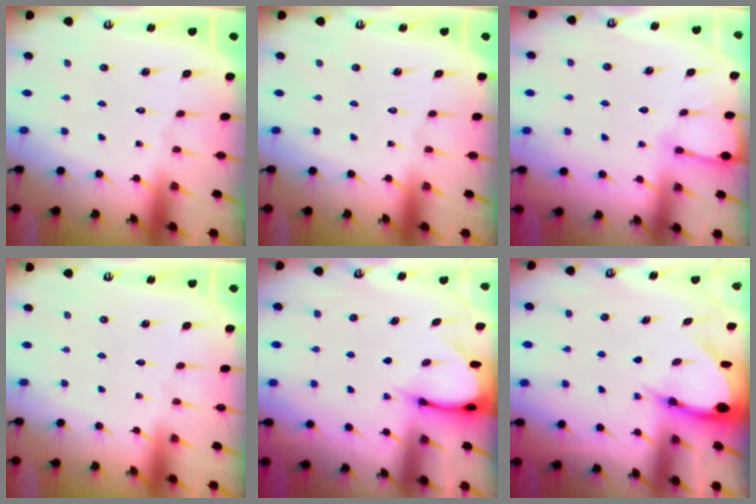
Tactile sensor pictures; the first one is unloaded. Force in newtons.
{"total": 0.0}
{"total": 4.5, "press": 4.5, "slide": 0.5}
{"total": 0.0}
{"total": 3.4, "press": 3.4, "slide": 0.4}
{"total": 4.5, "press": 4.5, "slide": 0.6}